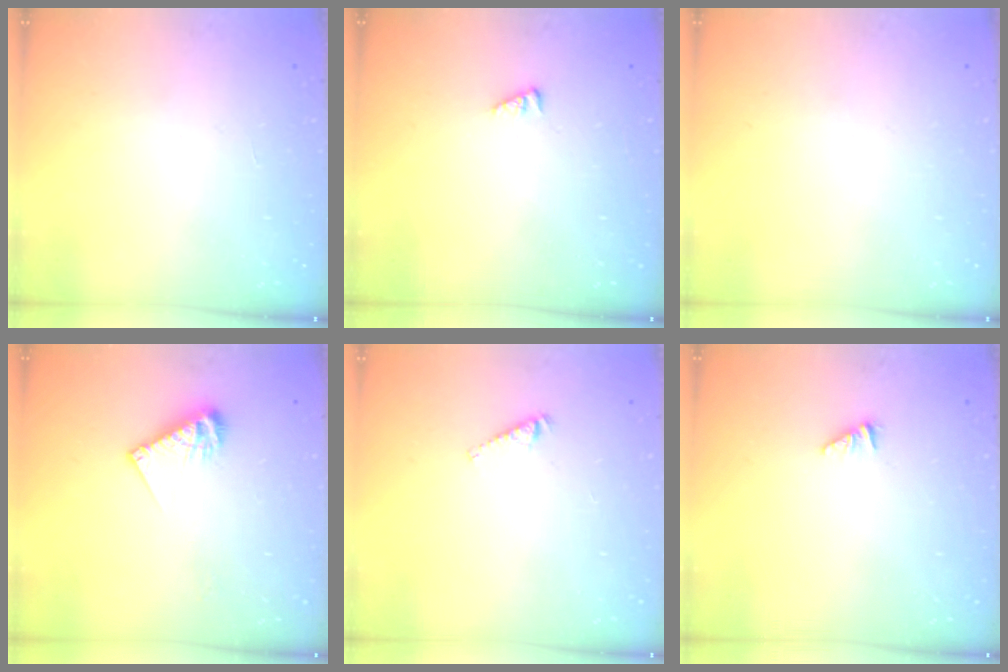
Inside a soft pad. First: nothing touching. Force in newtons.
{"total": 1.6, "press": 1.5, "slide": 0.4}
{"total": 0.0}
{"total": 8.9, "press": 8.8, "slide": 0.6}
{"total": 3.6, "press": 3.5, "slide": 0.4}
{"total": 0.8, "press": 0.8, "slide": 0.2}